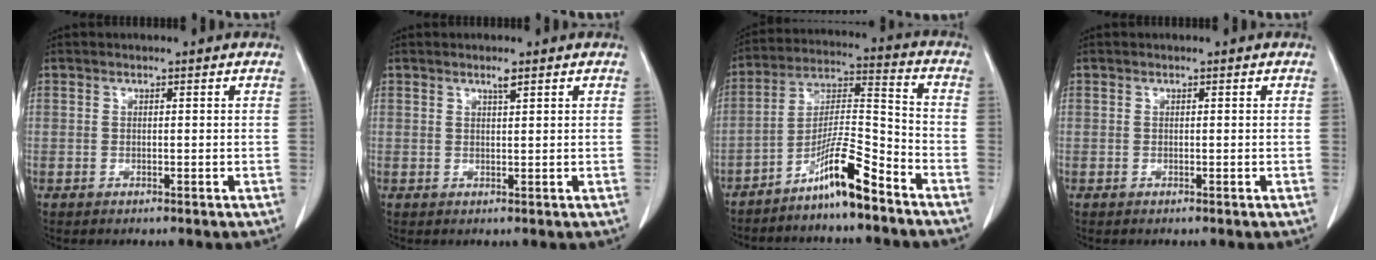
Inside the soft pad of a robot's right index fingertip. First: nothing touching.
{"total": 1.2, "force": [0.8, 0.0, 0.8], "torque": [-0.016, -0.002, 0.016]}
{"total": 10.2, "force": [-7.4, 0.4, 7.0], "torque": [-0.135, 0.005, -0.136]}
{"total": 0.0}